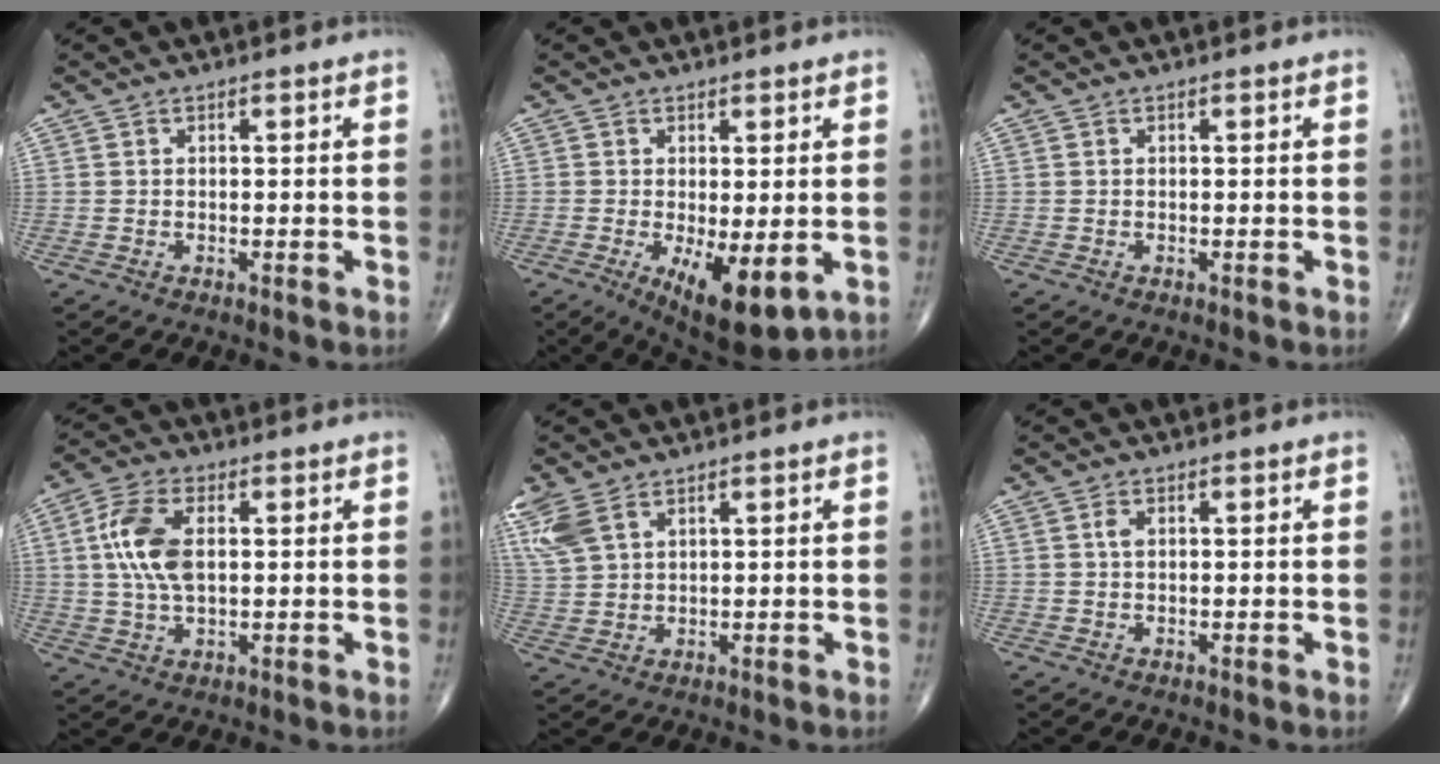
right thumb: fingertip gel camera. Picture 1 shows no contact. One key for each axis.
{"total": 9.8, "fx": -2.6, "fy": 3.6, "fz": 8.8, "tx": -0.130, "ty": -0.023, "tz": -0.029}
{"total": 0.0}
{"total": 9.9, "fx": 1.6, "fy": 5.2, "fz": 8.3, "tx": -0.178, "ty": 0.006, "tz": 0.030}
{"total": 8.0, "fx": 4.7, "fy": 4.2, "fz": 4.9, "tx": -0.126, "ty": 0.001, "tz": 0.106}
{"total": 1.4, "fx": 0.4, "fy": 0.8, "fz": 1.1, "tx": -0.024, "ty": 0.004, "tz": 0.007}